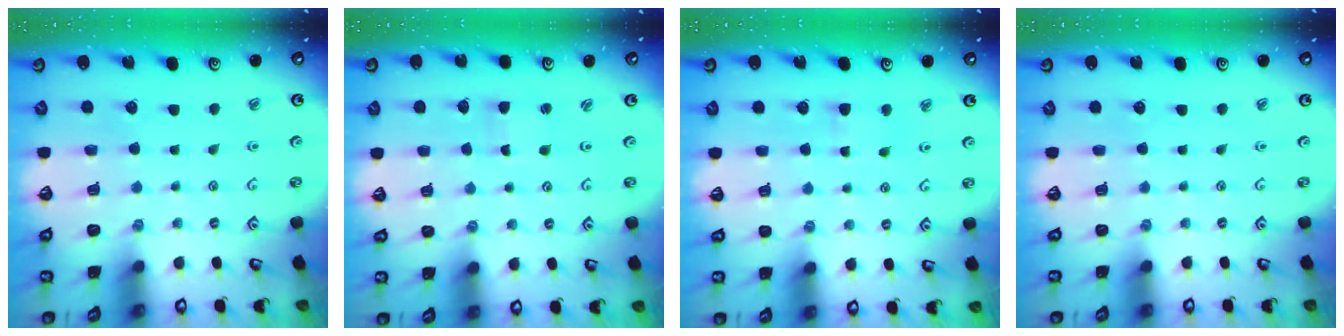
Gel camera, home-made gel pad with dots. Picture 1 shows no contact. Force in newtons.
{"total": 1.4, "press": 1.4, "slide": 0.1}
{"total": 5.4, "press": 5.2, "slide": 1.1}
{"total": 0.0}